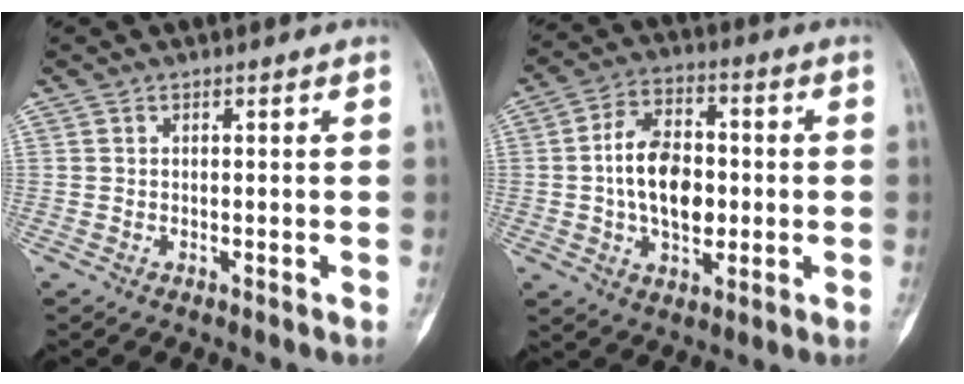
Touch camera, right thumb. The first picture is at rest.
{"total": 13.3, "force": [-0.4, 8.4, 10.3], "torque": [-0.157, 0.015, -0.009]}